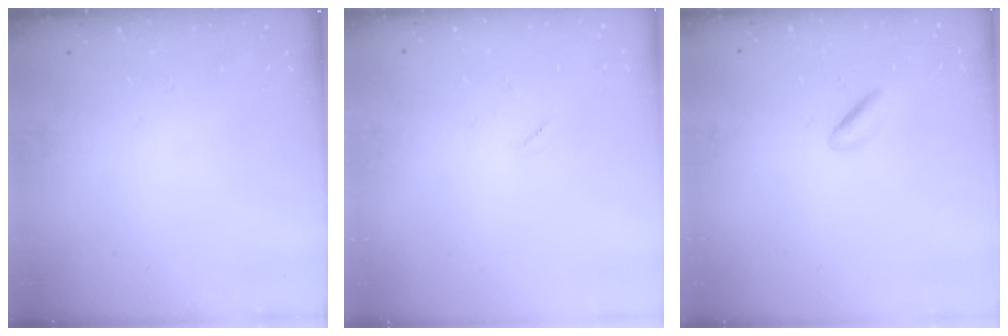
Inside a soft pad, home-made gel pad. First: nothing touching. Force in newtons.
{"total": 1.6, "press": 1.6, "slide": 0.1}
{"total": 2.1, "press": 1.9, "slide": 0.9}